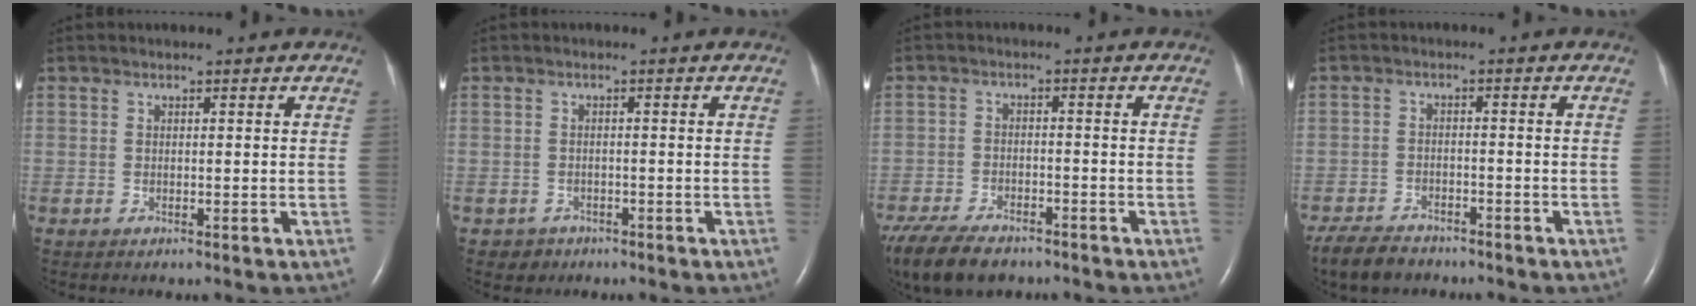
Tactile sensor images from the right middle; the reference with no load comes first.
{"total": 1.9, "force": [-1.2, 1.5, -0.2], "torque": [-0.003, 0.008, -0.017]}
{"total": 12.0, "force": [-9.0, 5.1, 6.1], "torque": [-0.129, -0.017, -0.145]}
{"total": 6.0, "force": [-5.1, 2.3, 2.0], "torque": [-0.041, -0.011, -0.090]}